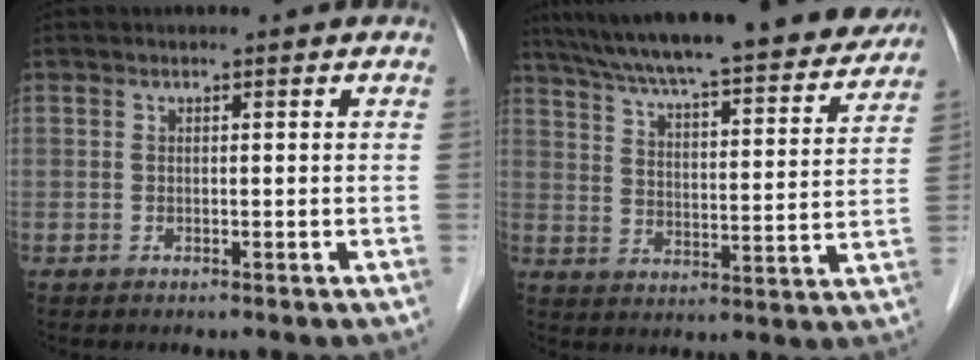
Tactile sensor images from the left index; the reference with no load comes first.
{"total": 27.0, "force": [23.9, 3.7, 11.9], "torque": [-0.196, -0.021, 0.318]}